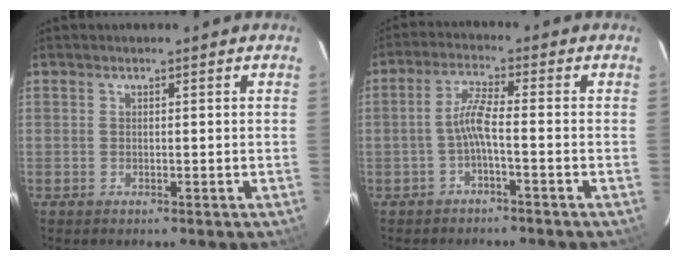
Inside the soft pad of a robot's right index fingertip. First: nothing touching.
{"total": 4.0, "force": [-1.7, -0.1, 3.7], "torque": [-0.083, 0.010, -0.032]}